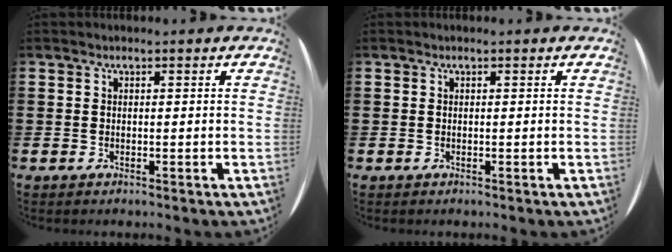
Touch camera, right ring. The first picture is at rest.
{"total": 0.0}